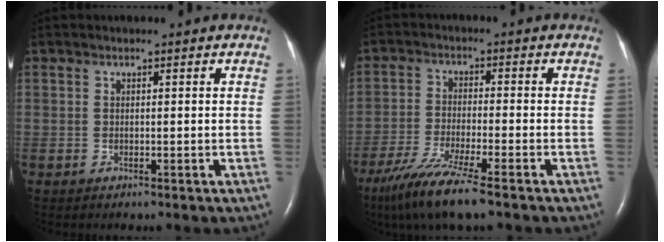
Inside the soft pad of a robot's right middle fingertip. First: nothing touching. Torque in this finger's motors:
{"motor_torque": [0.90, -0.84, 0.21, 0.06]}